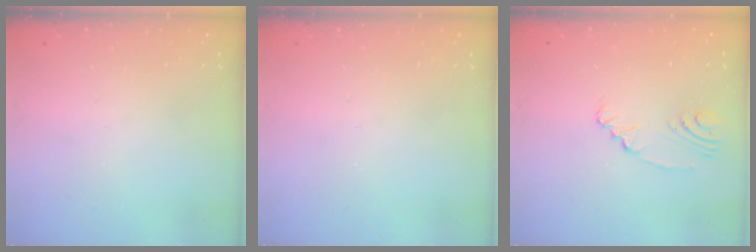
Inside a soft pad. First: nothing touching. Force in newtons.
{"total": 0.0}
{"total": 3.3, "press": 2.4, "slide": 2.3}